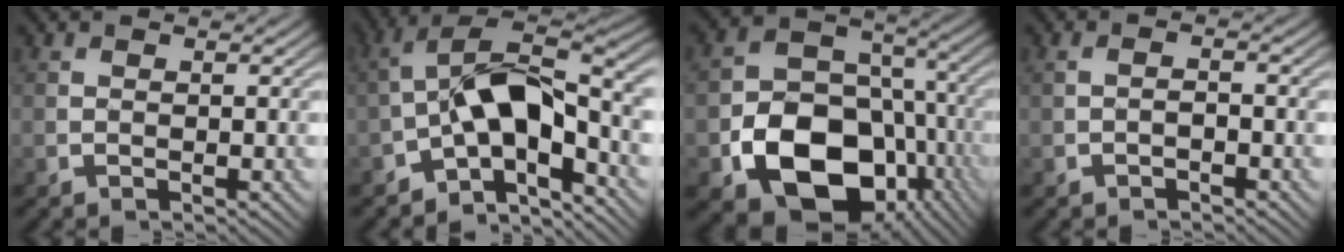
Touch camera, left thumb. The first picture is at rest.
{"total": 11.5, "force": [-3.2, 5.1, 9.8], "torque": [-0.169, 0.009, -0.070]}
{"total": 16.5, "force": [-6.3, 12.1, 9.3], "torque": [-0.159, -0.045, -0.104]}
{"total": 1.2, "force": [-0.8, 0.4, 0.8], "torque": [-0.016, 0.001, -0.017]}